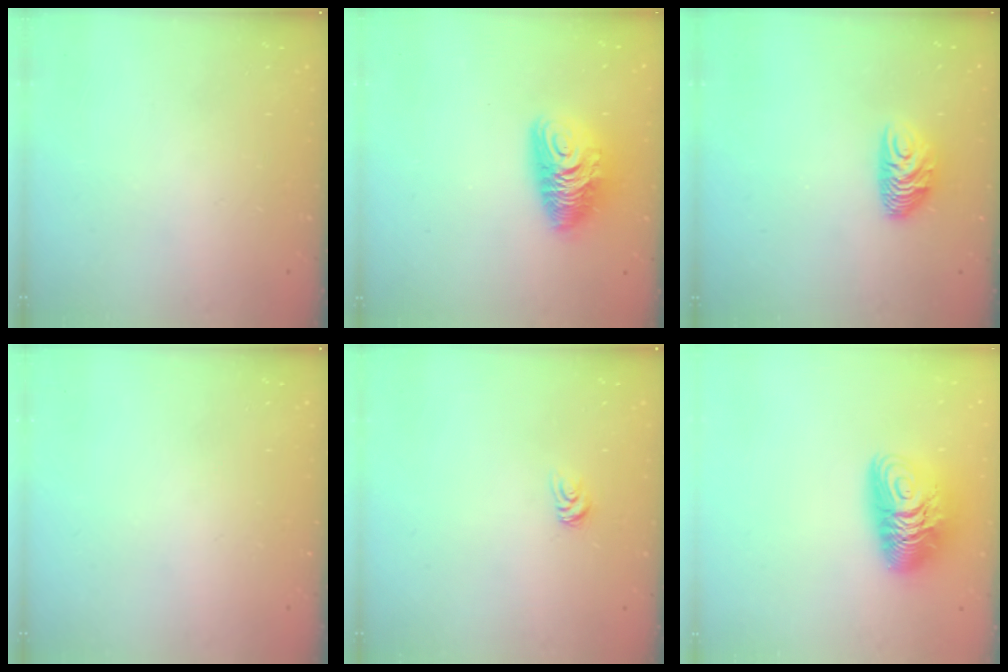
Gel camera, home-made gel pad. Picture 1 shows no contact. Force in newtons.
{"total": 11.5, "press": 11.4, "slide": 1.2}
{"total": 8.2, "press": 8.2, "slide": 0.8}
{"total": 0.0}
{"total": 4.1, "press": 4.1, "slide": 0.2}
{"total": 11.8, "press": 11.8, "slide": 1.1}